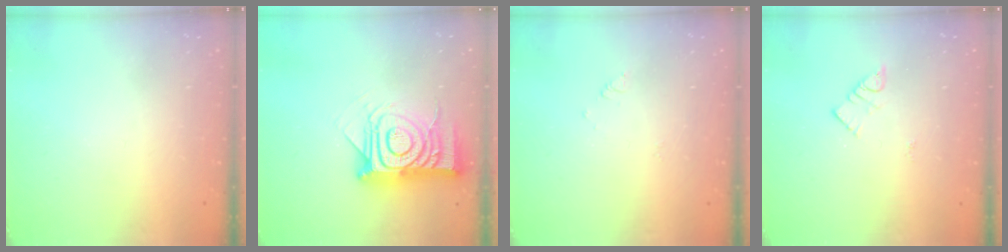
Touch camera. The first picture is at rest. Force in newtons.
{"total": 17.9, "press": 17.9, "slide": 1.3}
{"total": 2.7, "press": 2.7, "slide": 0.4}
{"total": 3.5, "press": 3.5, "slide": 0.5}